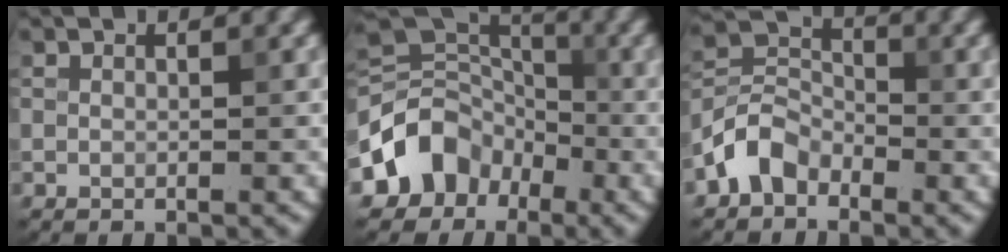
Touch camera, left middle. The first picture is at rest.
{"total": 6.6, "force": [-3.1, 5.3, 2.4], "torque": [-0.024, 0.007, -0.069]}
{"total": 3.9, "force": [-2.5, 2.6, 1.5], "torque": [-0.029, 0.011, -0.060]}